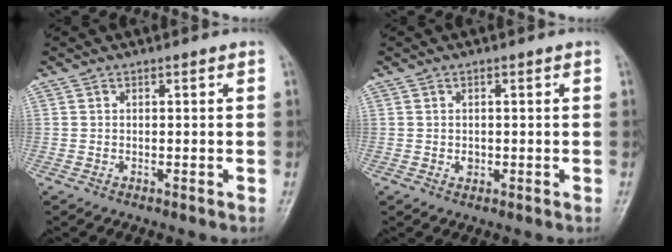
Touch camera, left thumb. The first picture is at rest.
{"total": 1.2, "force": [-0.1, 1.0, 0.7], "torque": [-0.005, 0.001, 0.000]}